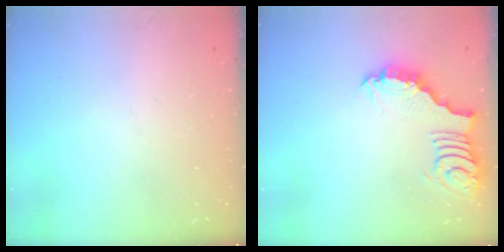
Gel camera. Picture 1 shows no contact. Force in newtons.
{"total": 2.4, "press": 2.4, "slide": 0.3}